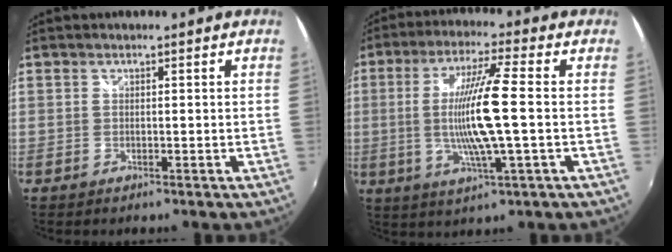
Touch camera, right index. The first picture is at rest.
{"total": 12.2, "force": [-0.7, -0.3, 12.2], "torque": [-0.226, -0.010, -0.011]}